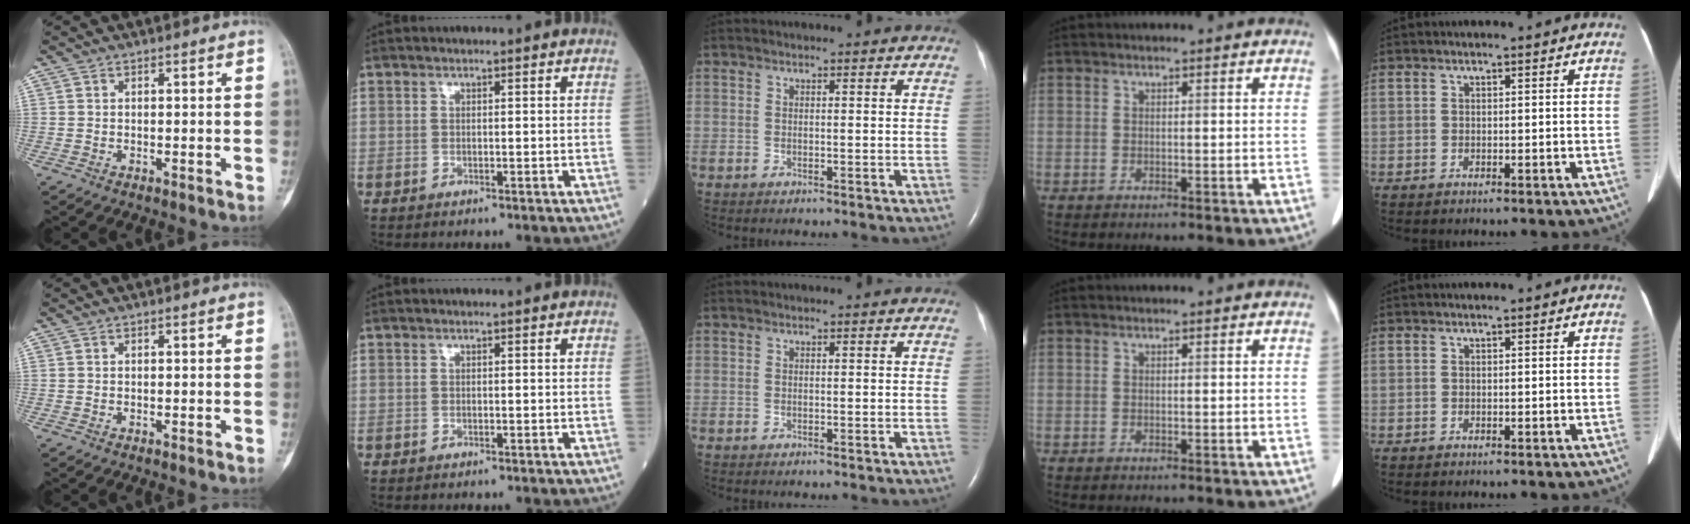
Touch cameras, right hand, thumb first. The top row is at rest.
{}